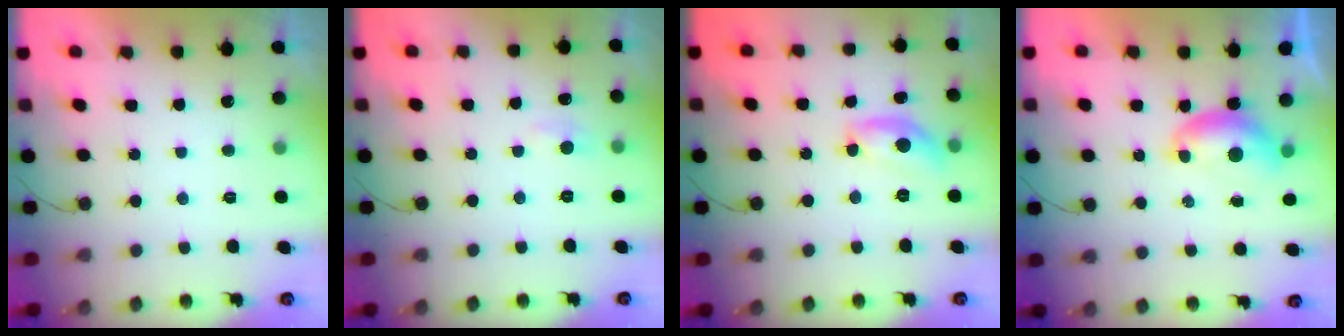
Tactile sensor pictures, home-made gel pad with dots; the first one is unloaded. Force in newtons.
{"total": 4.9, "press": 4.8, "slide": 0.8}
{"total": 12.0, "press": 12.0, "slide": 0.6}
{"total": 7.4, "press": 7.3, "slide": 1.0}